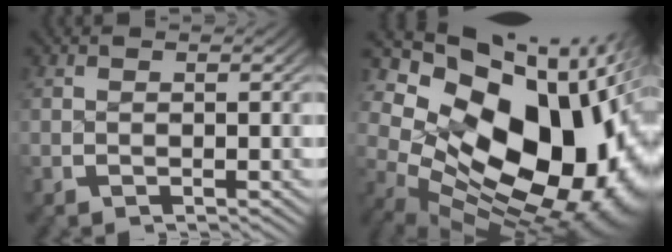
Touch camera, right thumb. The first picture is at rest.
{"total": 24.7, "force": [-0.3, 16.2, 18.7], "torque": [-0.295, -0.028, -0.001]}